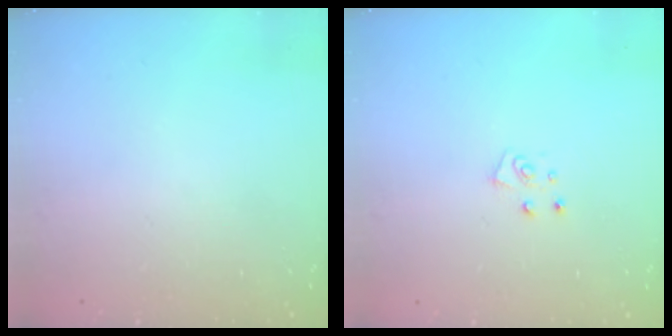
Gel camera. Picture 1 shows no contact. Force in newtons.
{"total": 6.4, "press": 6.4, "slide": 0.6}